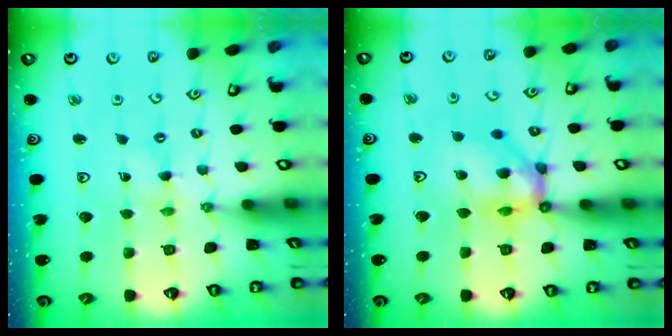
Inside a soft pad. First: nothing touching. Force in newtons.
{"total": 12.6, "press": 12.5, "slide": 1.8}